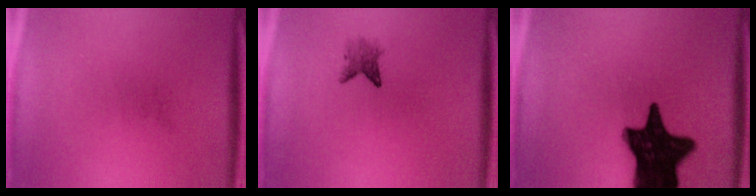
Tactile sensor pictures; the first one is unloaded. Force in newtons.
{"total": 2.2}
{"total": 18.7}